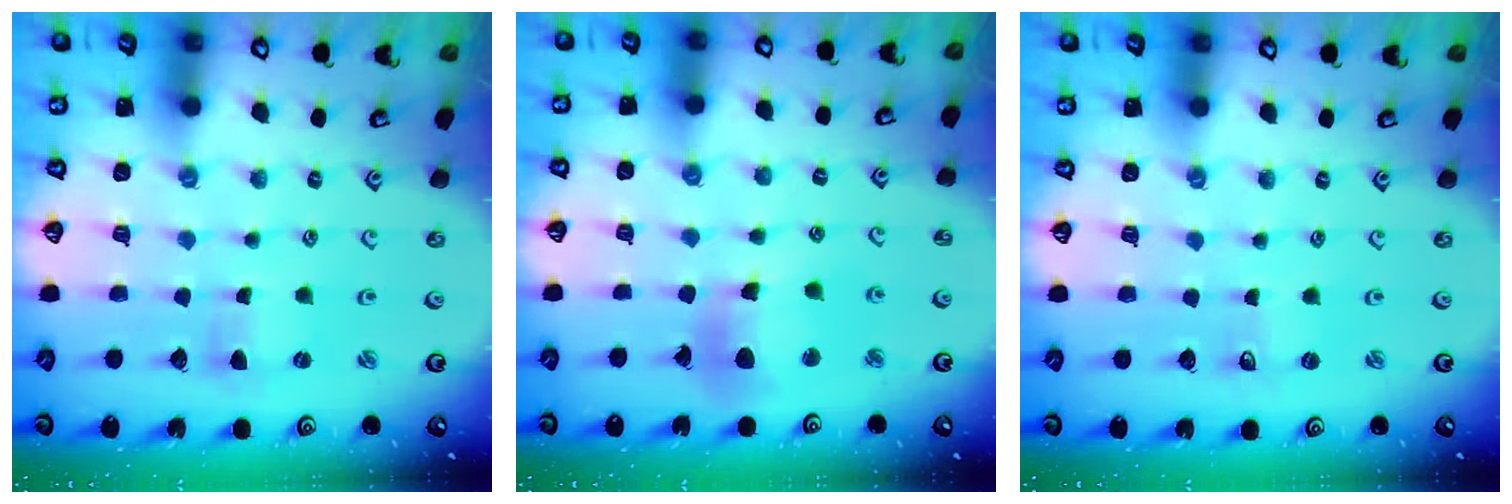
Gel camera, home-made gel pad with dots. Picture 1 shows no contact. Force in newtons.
{"total": 11.0, "press": 10.9, "slide": 1.1}
{"total": 0.0}